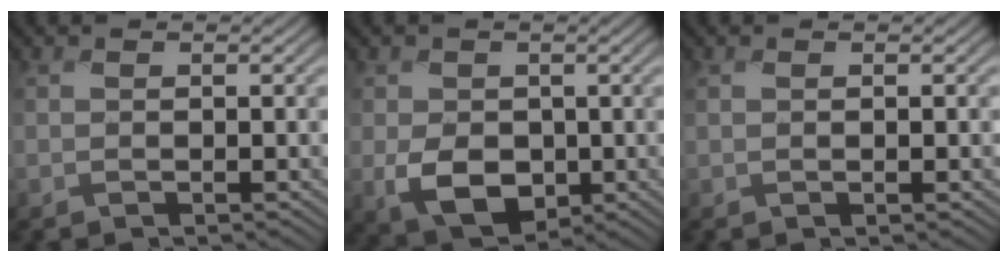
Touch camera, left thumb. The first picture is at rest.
{"total": 5.0, "force": [-0.8, 4.0, 2.9], "torque": [-0.065, -0.014, -0.020]}
{"total": 0.9, "force": [0.1, 0.2, 0.8], "torque": [-0.017, -0.001, 0.004]}